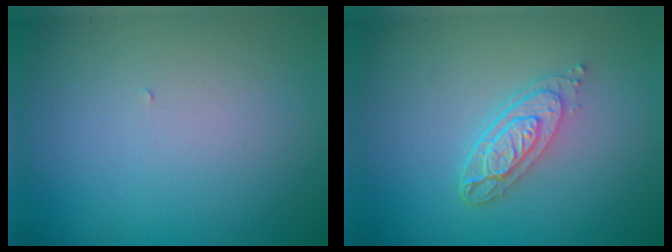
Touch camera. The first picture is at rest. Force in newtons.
{"total": 3.6, "press": 2.8, "slide": 2.3}